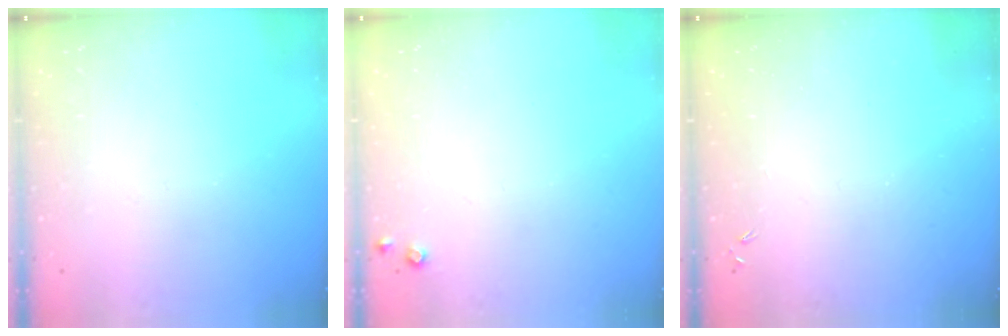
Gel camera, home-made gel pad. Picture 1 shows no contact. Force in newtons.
{"total": 4.1, "press": 4.1, "slide": 0.6}
{"total": 0.0}